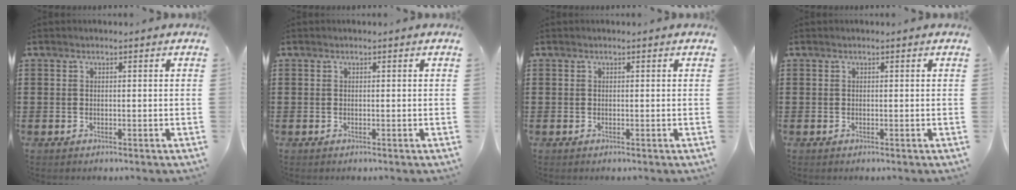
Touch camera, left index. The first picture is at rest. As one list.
[{"total": 0.0}, {"total": 0.0}, {"total": 0.0}]